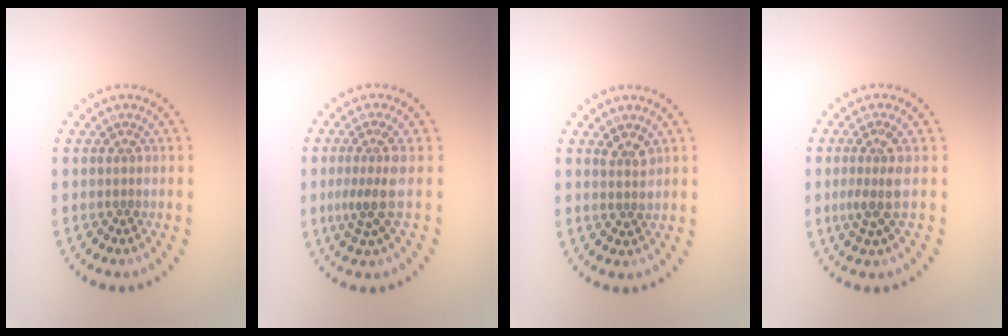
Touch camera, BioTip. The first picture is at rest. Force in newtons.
{"total": 2.9, "press": 2.1, "slide": 2.0}
{"total": 1.2, "press": 1.1, "slide": 0.6}
{"total": 2.6, "press": 2.0, "slide": 1.7}